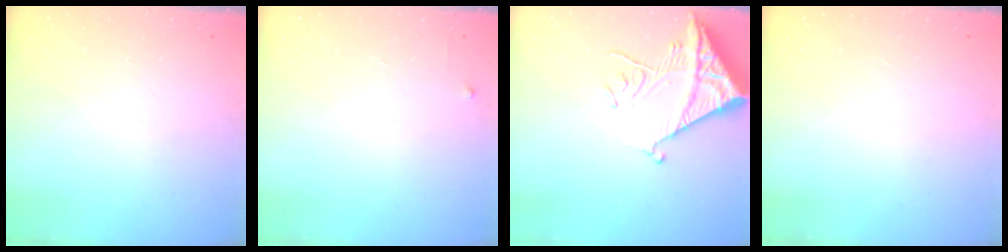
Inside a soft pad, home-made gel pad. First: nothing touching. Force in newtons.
{"total": 2.3, "press": 2.3, "slide": 0.3}
{"total": 13.7, "press": 13.6, "slide": 1.1}
{"total": 1.5, "press": 1.5, "slide": 0.1}